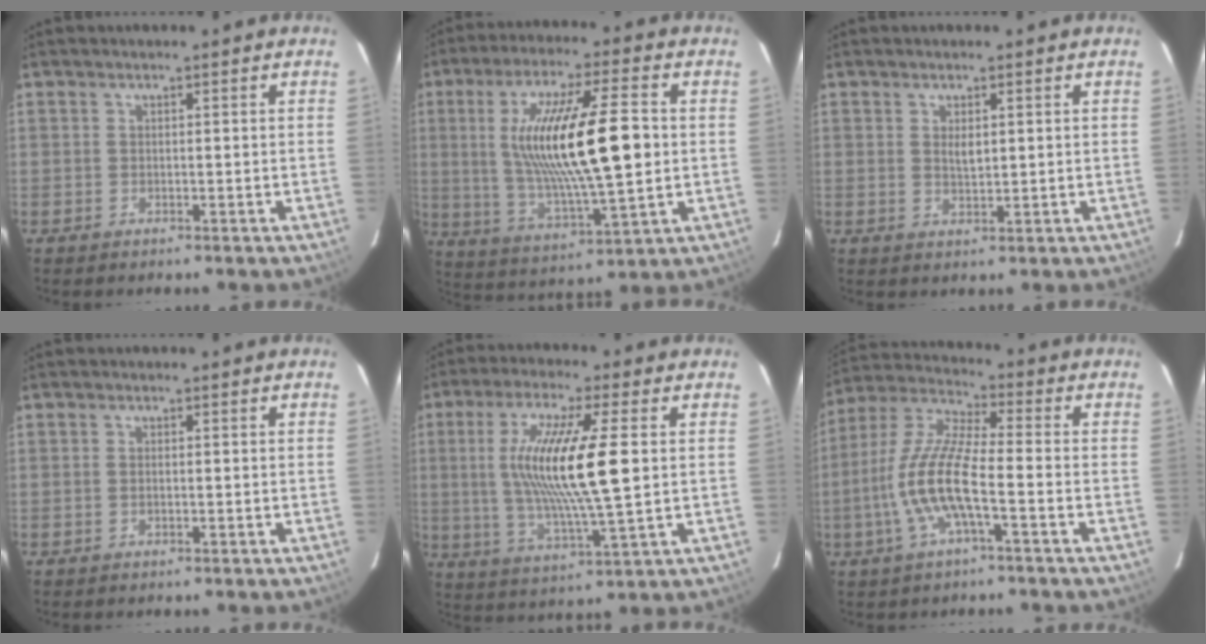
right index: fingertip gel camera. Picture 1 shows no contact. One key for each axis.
{"total": 19.9, "fx": 1.8, "fy": 4.1, "fz": 19.4, "tx": -0.353, "ty": -0.005, "tz": 0.044}
{"total": 2.3, "fx": 0.6, "fy": 1.1, "fz": 1.9, "tx": -0.032, "ty": 0.000, "tz": 0.012}
{"total": 0.6, "fx": -0.1, "fy": 0.2, "fz": 0.5, "tx": -0.012, "ty": 0.001, "tz": -0.003}
{"total": 16.2, "fx": 2.0, "fy": 2.0, "fz": 15.9, "tx": -0.300, "ty": -0.006, "tz": 0.041}
{"total": 12.1, "fx": -3.7, "fy": 2.3, "fz": 11.3, "tx": -0.242, "ty": -0.001, "tz": -0.076}